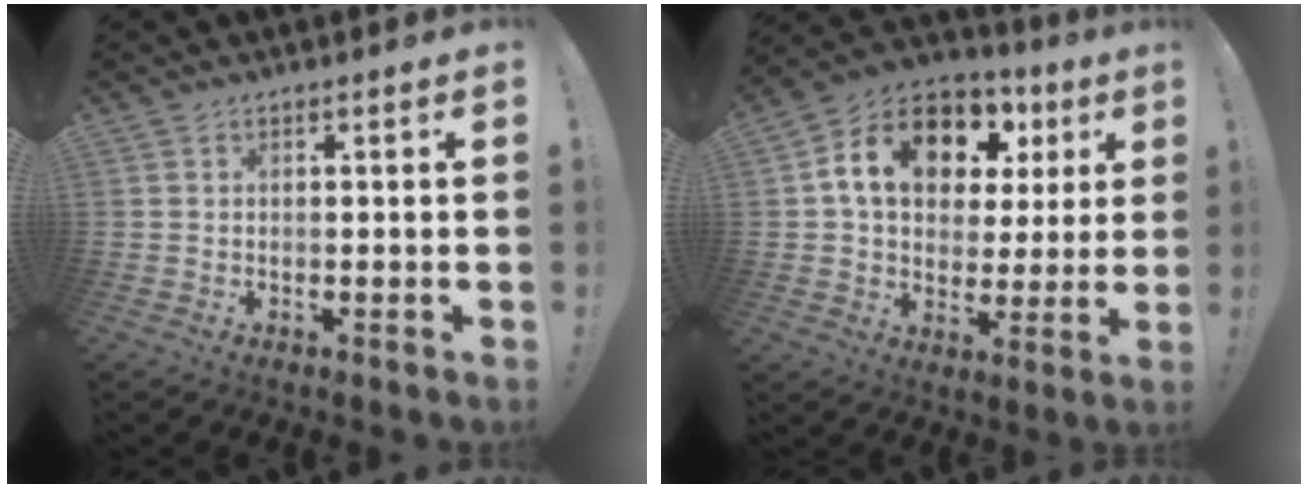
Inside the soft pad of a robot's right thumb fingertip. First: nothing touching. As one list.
[{"total": 17.0, "force": [7.0, 11.7, 10.2], "torque": [-0.159, -0.023, 0.130]}]